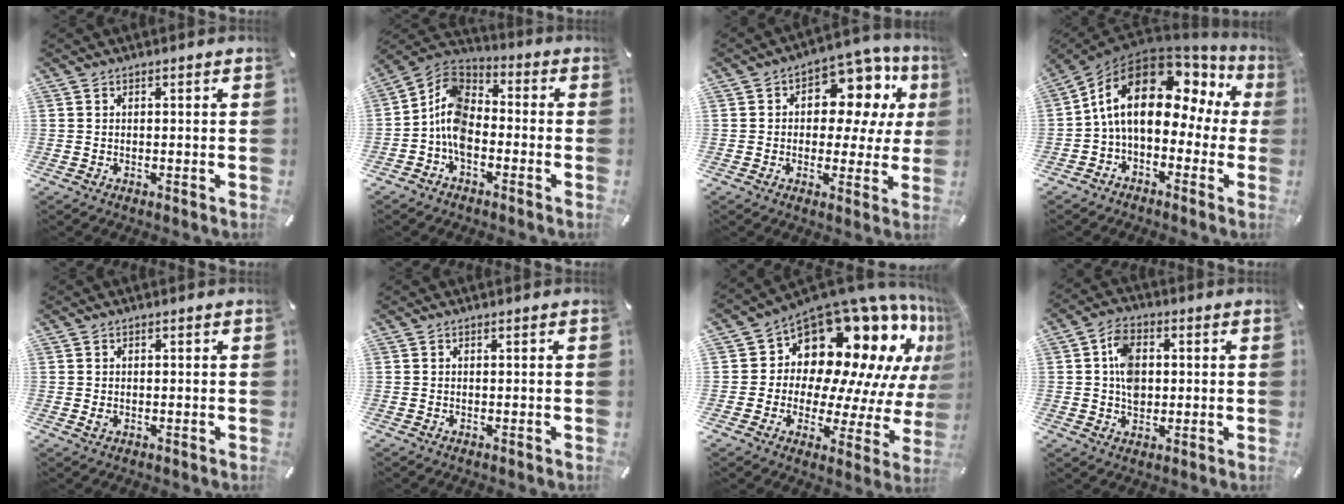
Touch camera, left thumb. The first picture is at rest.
{"total": 10.3, "force": [-4.4, 6.7, 6.4], "torque": [-0.152, 0.009, -0.091]}
{"total": 11.5, "force": [4.5, 7.8, 7.2], "torque": [-0.095, -0.035, 0.080]}
{"total": 17.6, "force": [4.8, 11.1, 12.8], "torque": [-0.224, -0.017, 0.079]}
{"total": 1.2, "force": [-0.1, 0.9, 0.8], "torque": [-0.014, 0.002, -0.003]}
{"total": 0.0}
{"total": 19.3, "force": [12.6, 11.2, 9.4], "torque": [-0.125, -0.123, 0.225]}
{"total": 7.9, "force": [0.7, 6.0, 5.1], "torque": [-0.090, 0.003, 0.009]}